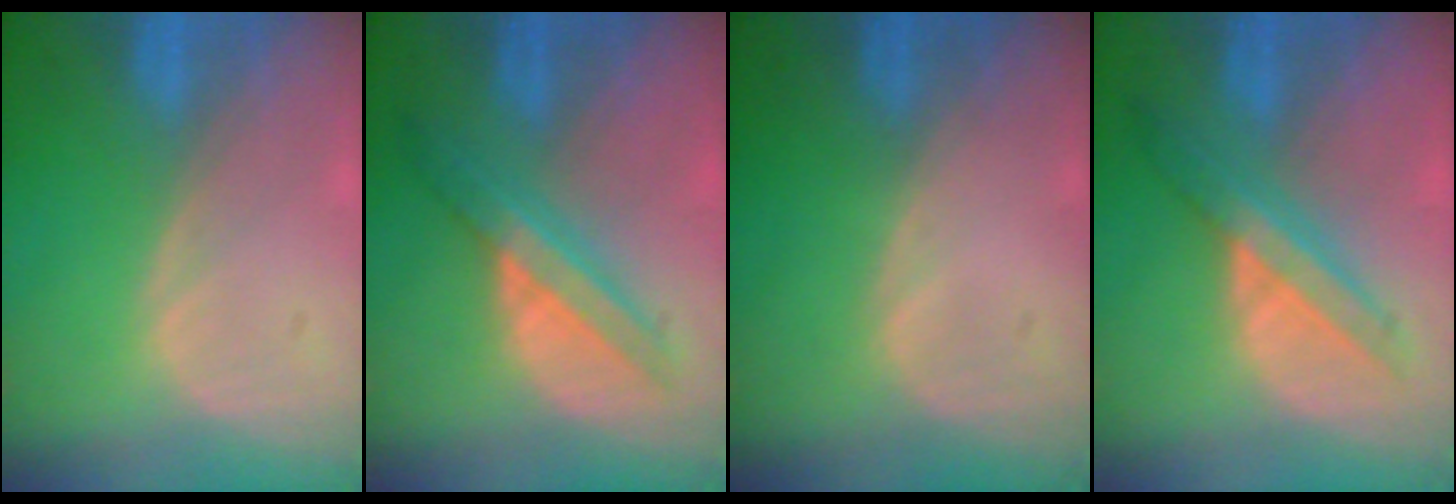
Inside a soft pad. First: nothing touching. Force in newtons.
{"total": 7.2, "press": 6.1, "slide": 3.8}
{"total": 0.0}
{"total": 7.2, "press": 6.1, "slide": 3.8}